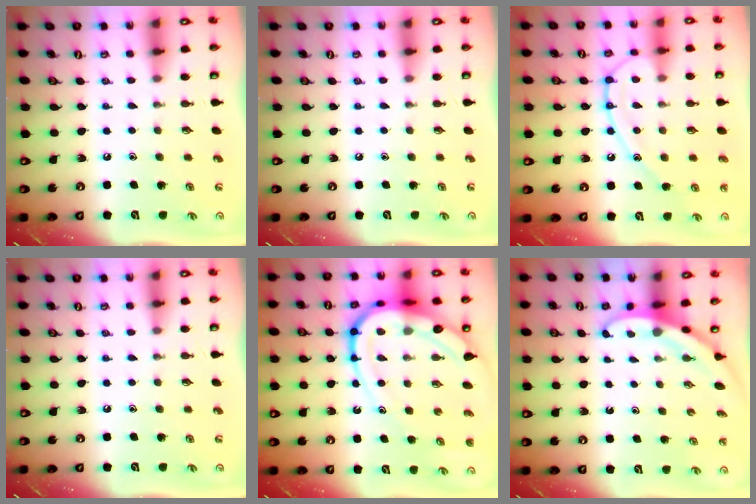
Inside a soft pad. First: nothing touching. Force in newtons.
{"total": 0.0}
{"total": 14.5, "press": 14.5, "slide": 1.2}
{"total": 0.0}
{"total": 18.6, "press": 18.5, "slide": 1.9}
{"total": 3.3, "press": 3.3, "slide": 0.1}